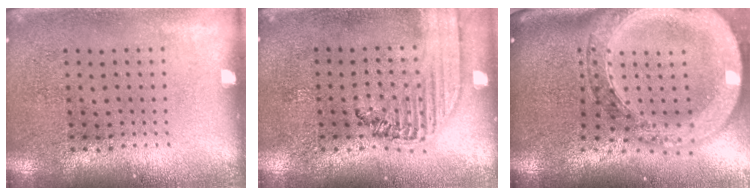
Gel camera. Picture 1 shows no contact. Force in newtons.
{"total": 1.5, "press": 1.4, "slide": 0.5}
{"total": 3.6, "press": 2.9, "slide": 2.1}